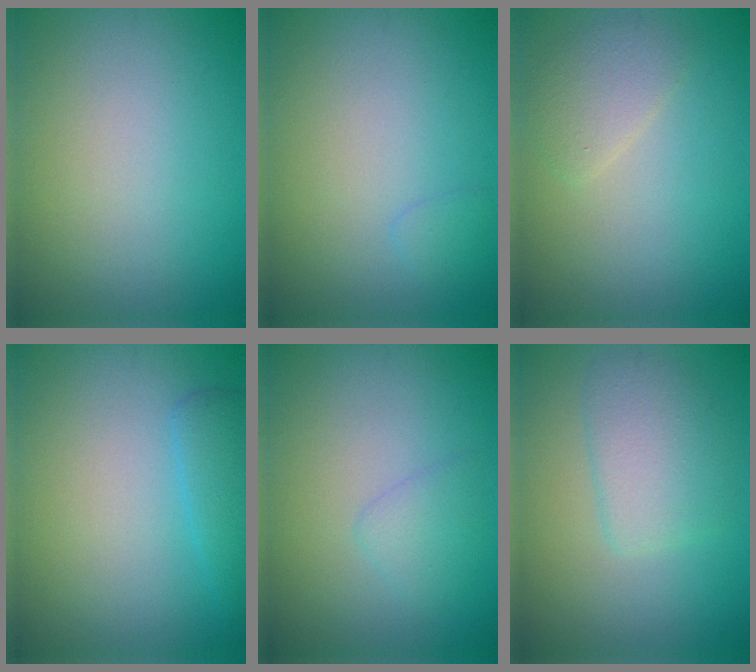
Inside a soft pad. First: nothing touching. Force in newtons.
{"total": 0.8, "press": 0.8, "slide": 0.0}
{"total": 2.1, "press": 2.1, "slide": 0.1}
{"total": 2.2, "press": 2.2, "slide": 0.0}
{"total": 1.6, "press": 1.6, "slide": 0.1}
{"total": 3.4, "press": 3.4, "slide": 0.1}